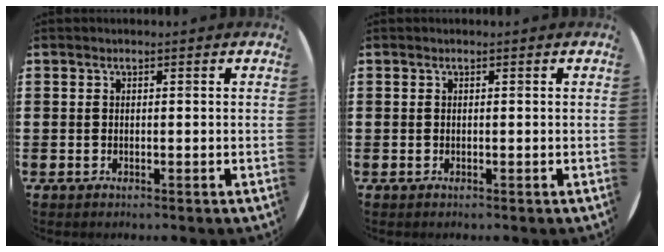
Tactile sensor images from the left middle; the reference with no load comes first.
{"total": 0.0}